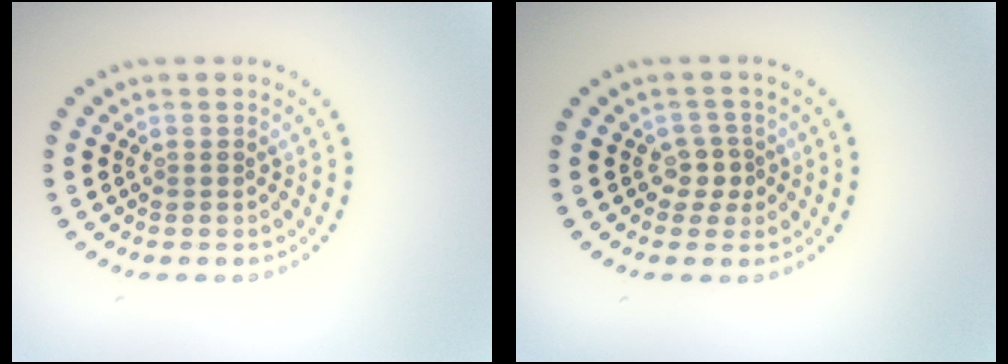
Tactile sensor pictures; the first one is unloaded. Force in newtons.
{"total": 1.8, "press": 1.4, "slide": 1.1}